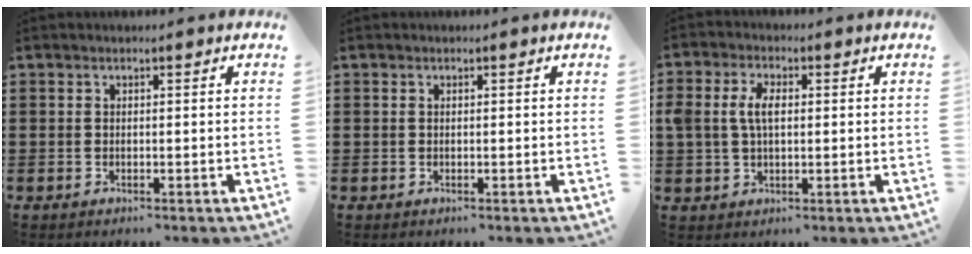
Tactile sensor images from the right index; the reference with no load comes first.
{"total": 0.0}
{"total": 4.8, "force": [0.8, 2.9, 3.8], "torque": [-0.095, 0.007, 0.007]}